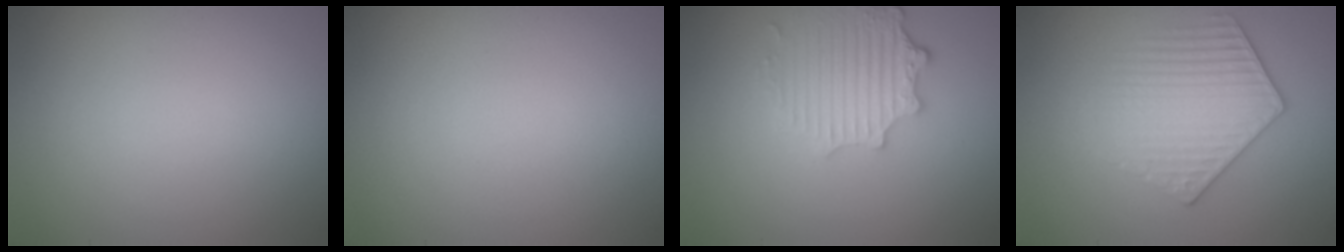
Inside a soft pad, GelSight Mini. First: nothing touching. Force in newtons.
{"total": 0.0}
{"total": 4.0, "press": 3.2, "slide": 2.3}
{"total": 3.6, "press": 3.6, "slide": 0.7}